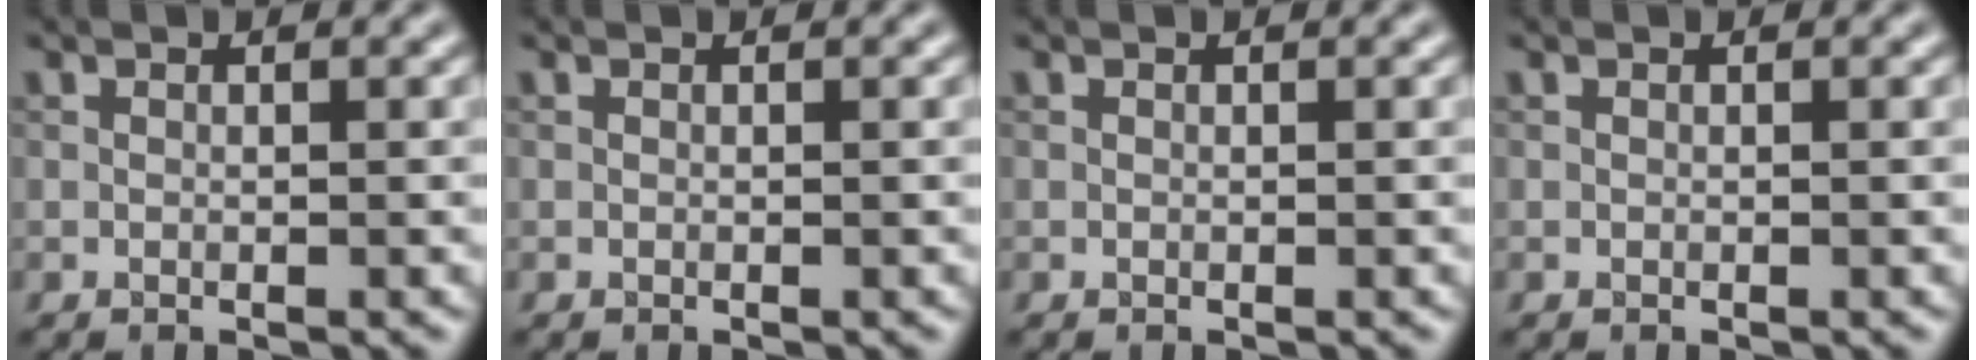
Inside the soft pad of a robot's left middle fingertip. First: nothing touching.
{"total": 0.0}
{"total": 0.0}
{"total": 0.0}